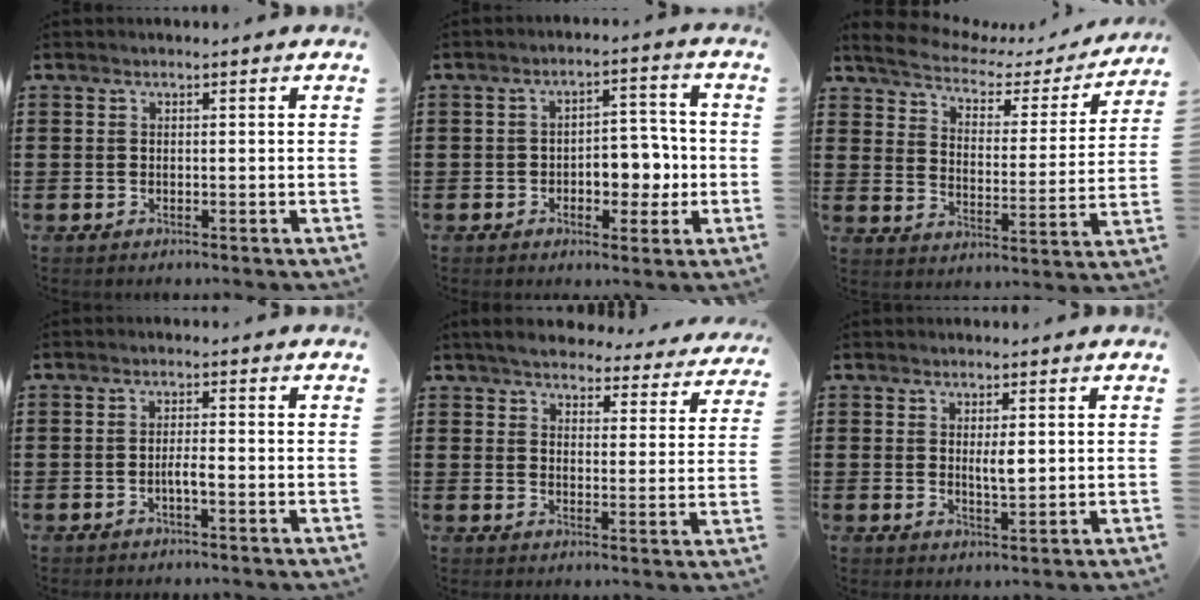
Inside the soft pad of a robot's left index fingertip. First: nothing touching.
{"total": 6.0, "force": [-1.4, 3.8, 4.4], "torque": [-0.066, 0.004, -0.031]}
{"total": 4.1, "force": [3.5, 1.5, 1.5], "torque": [-0.051, -0.019, 0.052]}
{"total": 2.0, "force": [-0.9, 0.3, 1.8], "torque": [-0.032, 0.002, -0.015]}
{"total": 4.9, "force": [4.7, 0.7, 1.1], "torque": [-0.045, -0.023, 0.082]}
{"total": 2.8, "force": [0.6, 0.7, 2.6], "torque": [-0.043, -0.002, 0.008]}